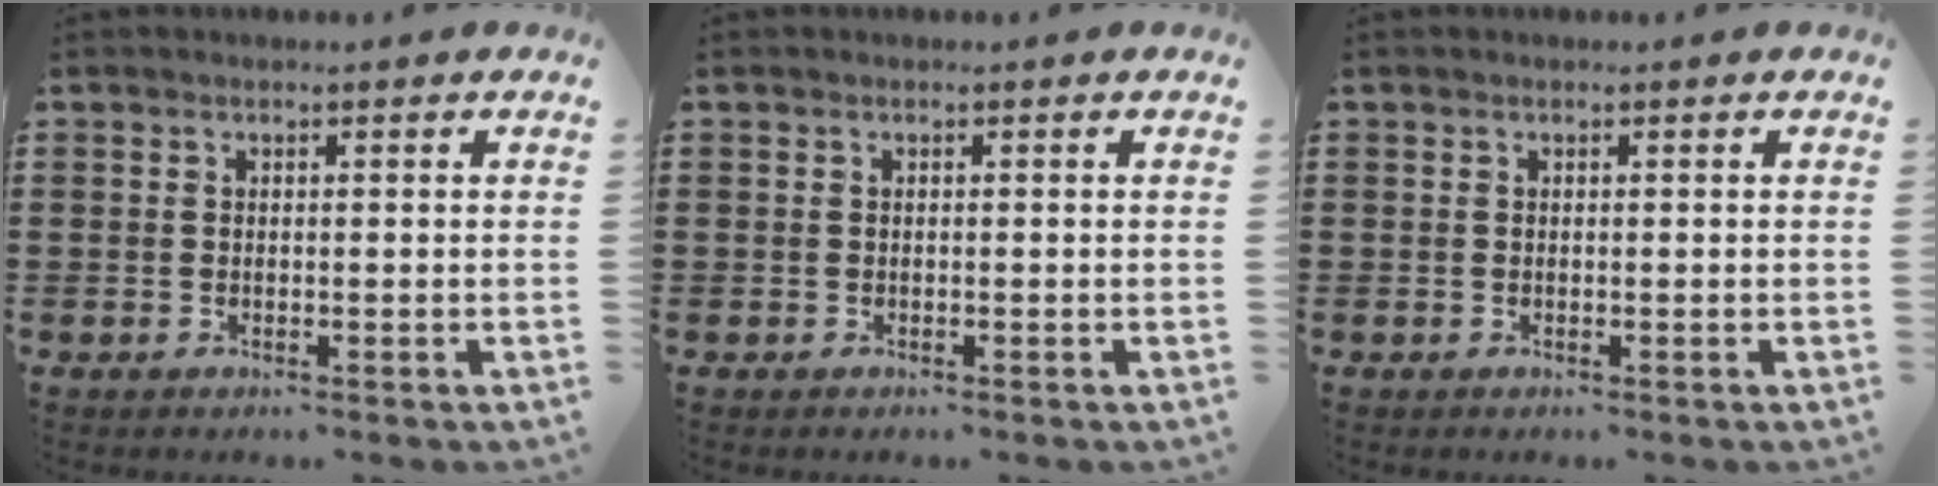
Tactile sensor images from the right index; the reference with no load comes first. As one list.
[{"total": 0.0}, {"total": 0.0}]